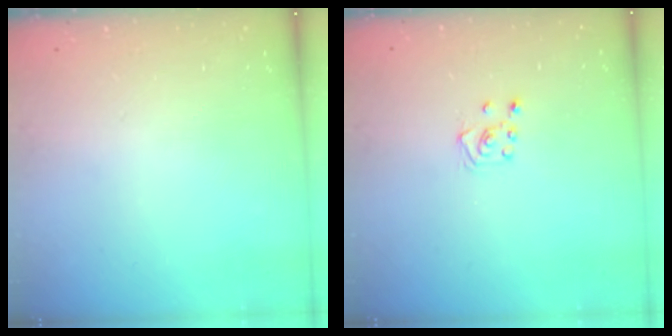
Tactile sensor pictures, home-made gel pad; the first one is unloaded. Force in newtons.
{"total": 3.2, "press": 3.2, "slide": 0.4}